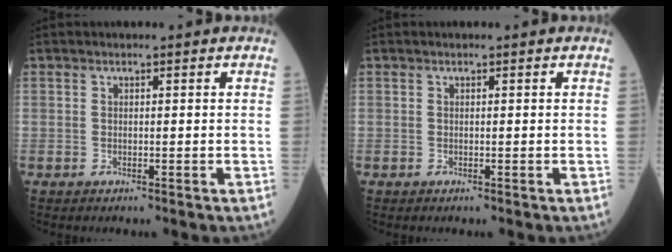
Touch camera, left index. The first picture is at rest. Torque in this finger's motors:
{"motor_torque": [0.00, 0.00, 0.00, 0.00]}